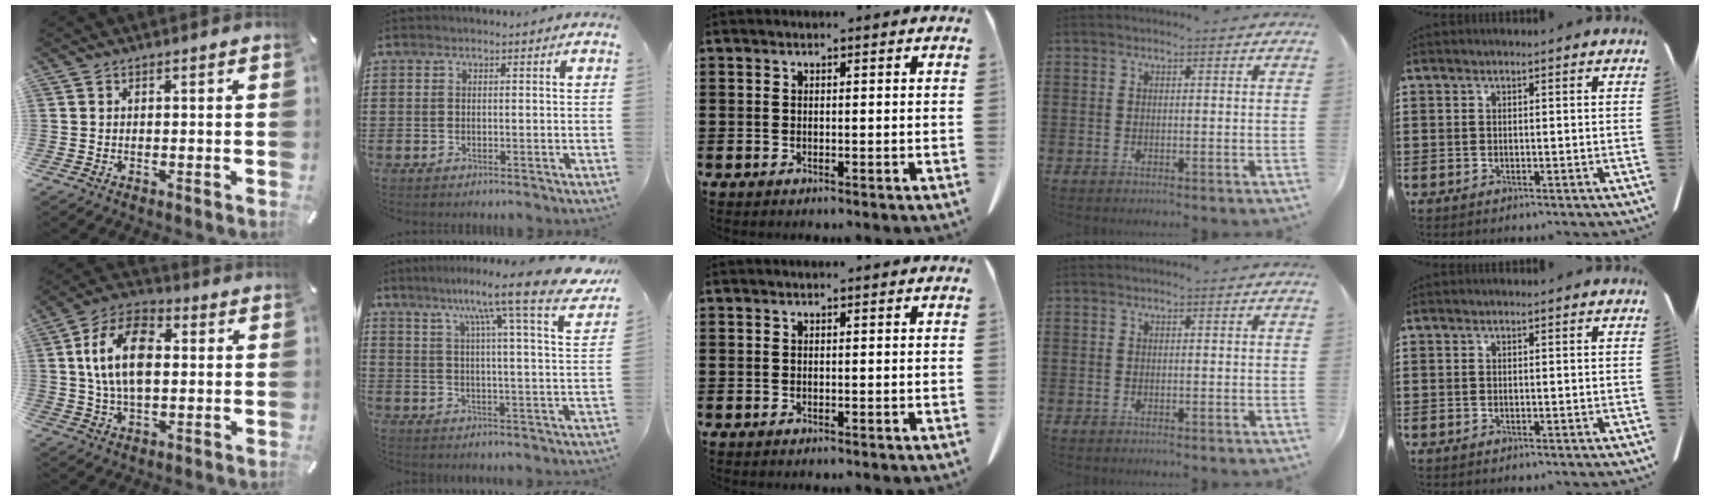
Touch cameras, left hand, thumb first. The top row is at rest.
{"thumb": {"total": 13.8, "force": [1.5, 8.5, 10.8], "torque": [-0.229, 0.009, 0.023]}, "index": {"total": 12.7, "force": [9.7, -0.4, 8.2], "torque": [-0.150, -0.060, 0.146]}}